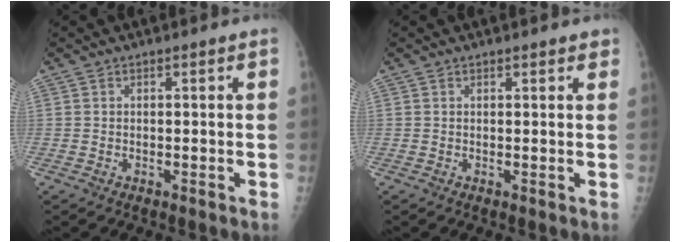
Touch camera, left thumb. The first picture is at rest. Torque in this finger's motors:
{"motor_torque": [-0.03, 0.03, -0.20, -0.05, 0.00]}